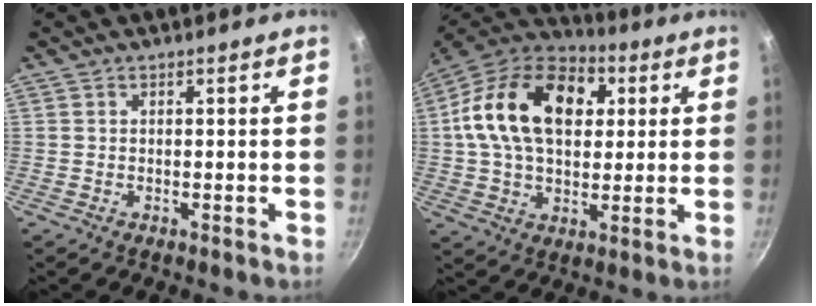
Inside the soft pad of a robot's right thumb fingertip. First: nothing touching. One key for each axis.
{"total": 22.2, "fx": 4.9, "fy": 14.8, "fz": 15.8, "tx": -0.248, "ty": 0.018, "tz": 0.067}